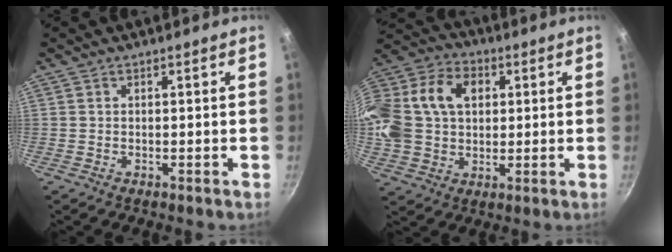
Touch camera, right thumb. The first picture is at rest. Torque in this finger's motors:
{"motor_torque": [-0.23, 1.73, 0.73, -0.52, 0.38]}